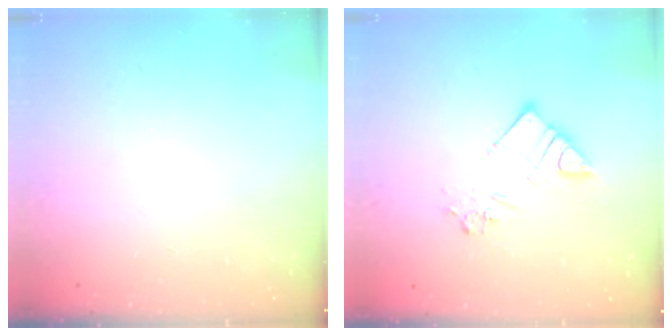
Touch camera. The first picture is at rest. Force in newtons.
{"total": 8.6, "press": 8.6, "slide": 0.5}